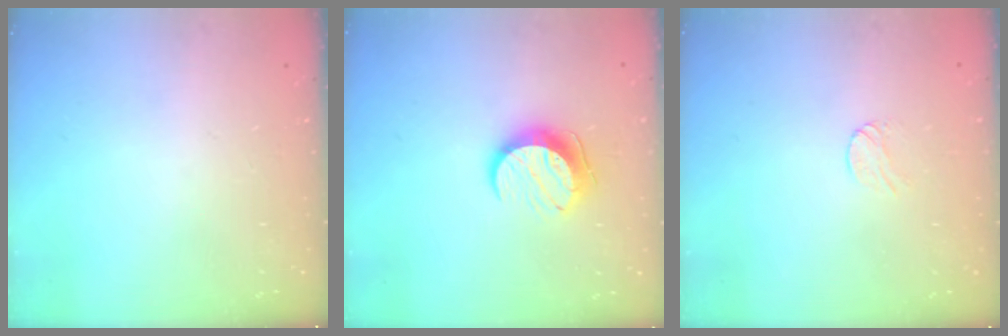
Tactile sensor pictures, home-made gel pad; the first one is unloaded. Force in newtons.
{"total": 9.6, "press": 9.6, "slide": 0.1}
{"total": 3.6, "press": 3.6, "slide": 0.3}